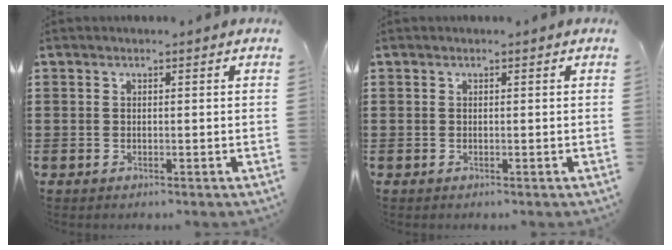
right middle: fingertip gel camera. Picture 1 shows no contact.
{"total": 0.0}